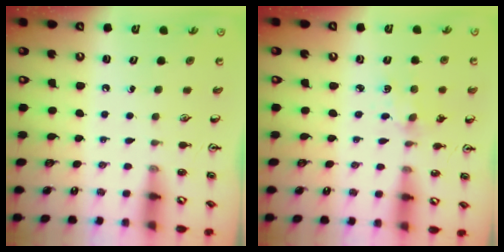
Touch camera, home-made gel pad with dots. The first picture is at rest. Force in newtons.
{"total": 3.2, "press": 3.2, "slide": 0.4}